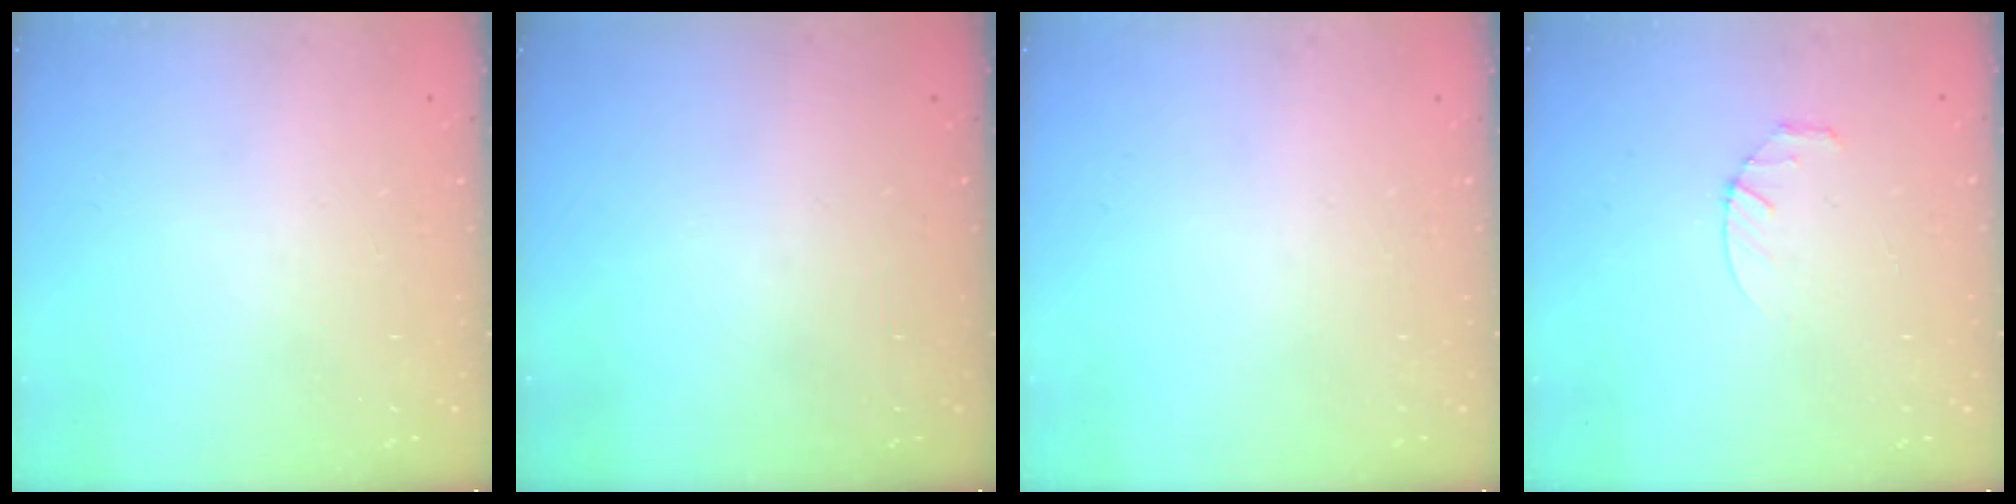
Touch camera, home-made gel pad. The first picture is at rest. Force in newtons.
{"total": 0.0}
{"total": 0.0}
{"total": 2.8, "press": 2.8, "slide": 0.4}